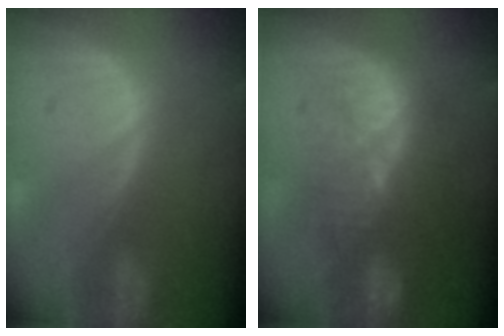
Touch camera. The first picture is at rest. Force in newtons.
{"total": 9.5, "press": 9.0, "slide": 2.8}